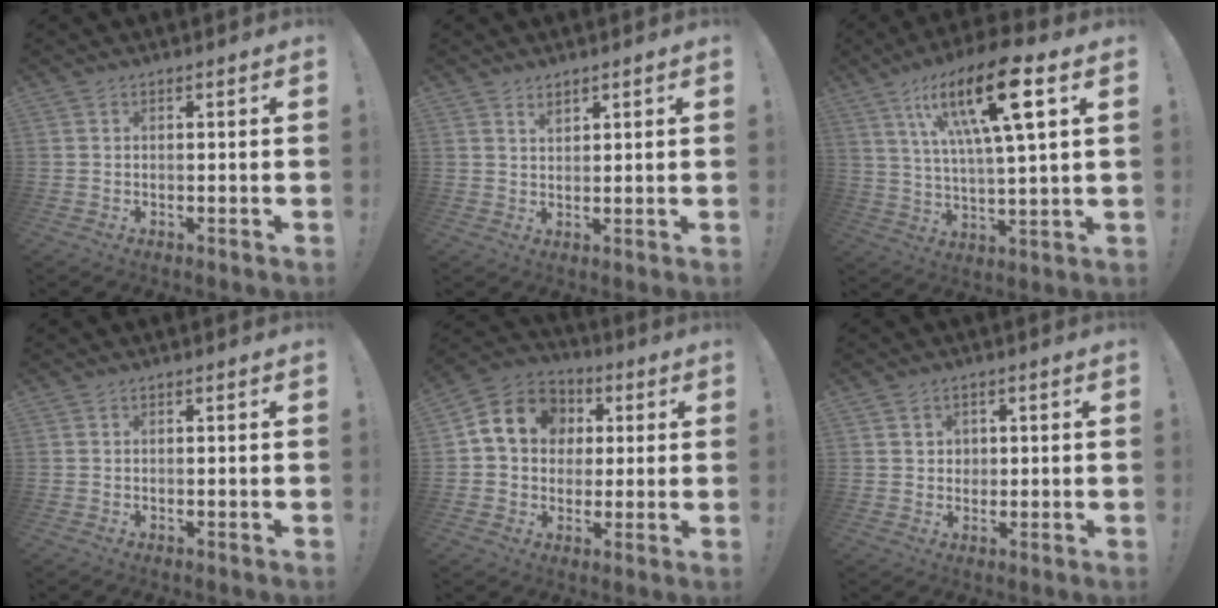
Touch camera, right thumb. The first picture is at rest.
{"total": 2.3, "force": [2.0, 1.0, 0.7], "torque": [-0.003, -0.014, 0.036]}
{"total": 19.3, "force": [8.6, 4.7, 16.6], "torque": [-0.287, -0.030, 0.126]}
{"total": 0.0}
{"total": 12.7, "force": [3.2, 10.8, 5.8], "torque": [-0.084, 0.001, 0.067]}
{"total": 3.5, "force": [1.4, 3.1, 0.5], "torque": [-0.010, -0.003, 0.026]}